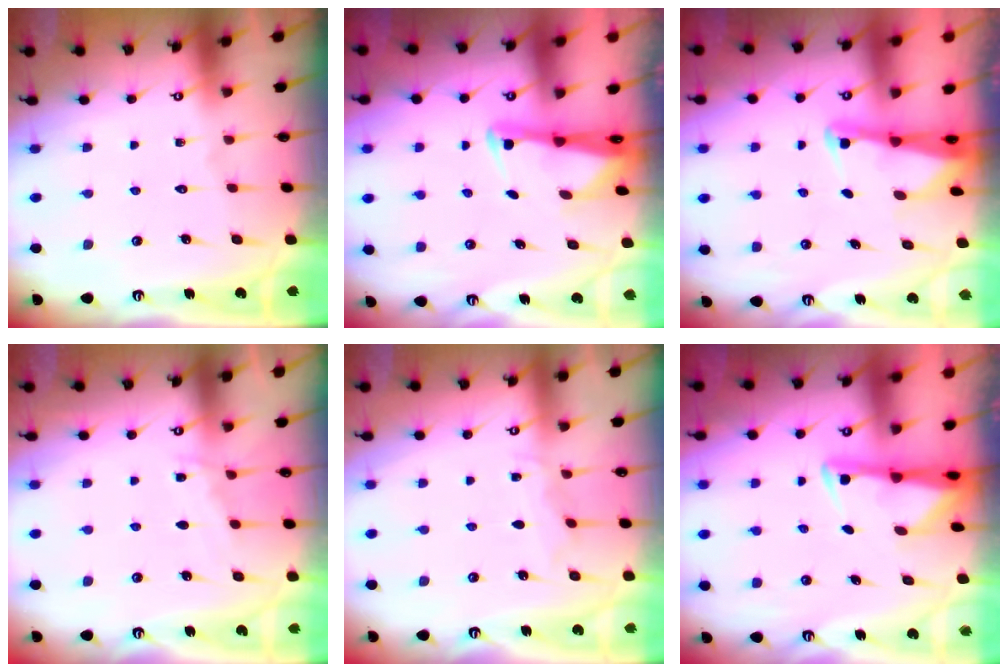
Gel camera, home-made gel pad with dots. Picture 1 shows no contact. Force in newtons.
{"total": 2.6, "press": 2.6, "slide": 0.5}
{"total": 2.6, "press": 2.6, "slide": 0.3}
{"total": 6.2, "press": 6.2, "slide": 0.6}
{"total": 3.9, "press": 3.9, "slide": 0.5}
{"total": 3.1, "press": 3.1, "slide": 0.5}